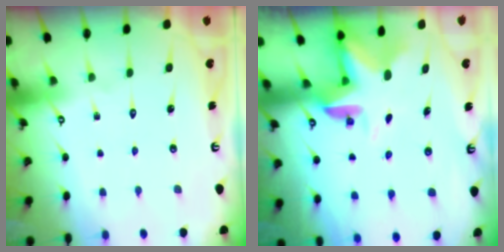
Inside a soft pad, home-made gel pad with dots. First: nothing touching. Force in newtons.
{"total": 3.5, "press": 3.5, "slide": 0.2}